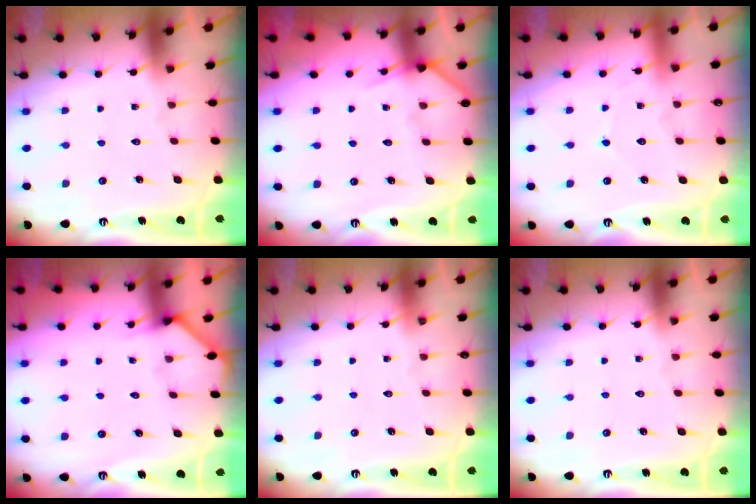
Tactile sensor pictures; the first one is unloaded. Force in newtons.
{"total": 5.9, "press": 5.9, "slide": 0.4}
{"total": 5.4, "press": 5.4, "slide": 0.6}
{"total": 2.5, "press": 2.5, "slide": 0.1}
{"total": 0.0}
{"total": 0.0}